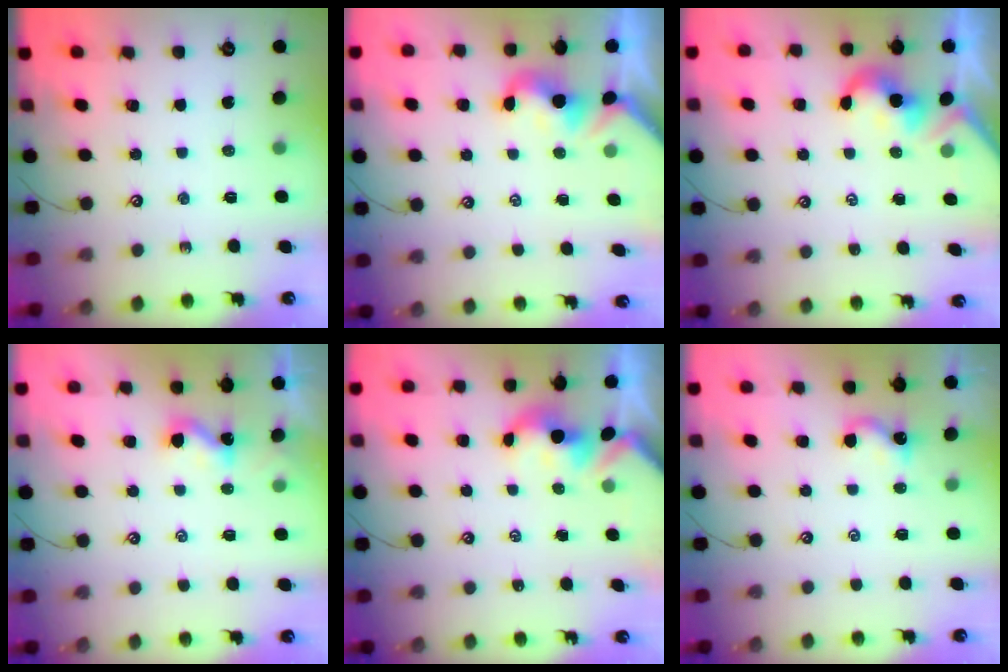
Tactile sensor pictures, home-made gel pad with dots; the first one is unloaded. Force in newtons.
{"total": 0.7, "press": 0.1, "slide": 0.7}
{"total": 2.0, "press": 1.9, "slide": 0.5}
{"total": 1.1, "press": 1.1, "slide": 0.2}
{"total": 1.7, "press": 1.7, "slide": 0.2}
{"total": 0.9, "press": 0.8, "slide": 0.3}